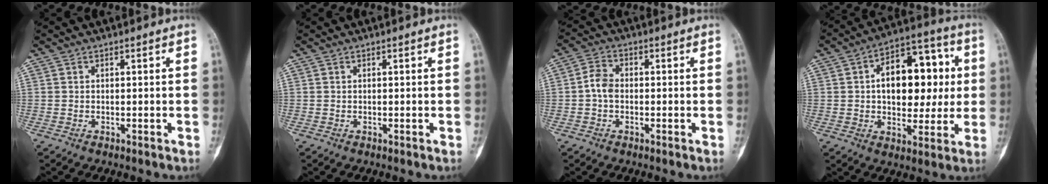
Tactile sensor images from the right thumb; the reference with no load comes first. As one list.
[{"total": 0.0}, {"total": 4.0, "force": [-0.5, 2.9, 2.8], "torque": [-0.049, 0.013, -0.018]}, {"total": 18.2, "force": [2.3, 11.0, 14.3], "torque": [-0.165, 0.023, 0.033]}]